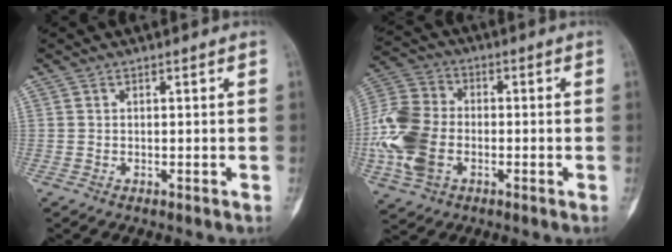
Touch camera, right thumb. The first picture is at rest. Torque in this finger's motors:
{"motor_torque": [1.49, 1.47, 1.33, -0.71, 0.12]}